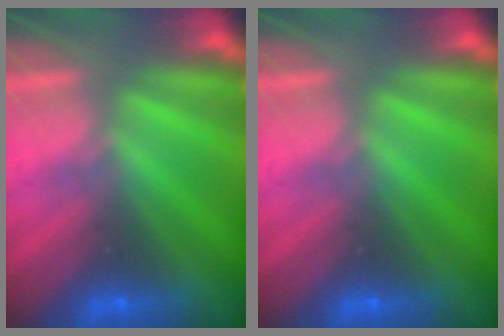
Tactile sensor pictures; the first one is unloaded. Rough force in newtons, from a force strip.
{"total": 0.0}